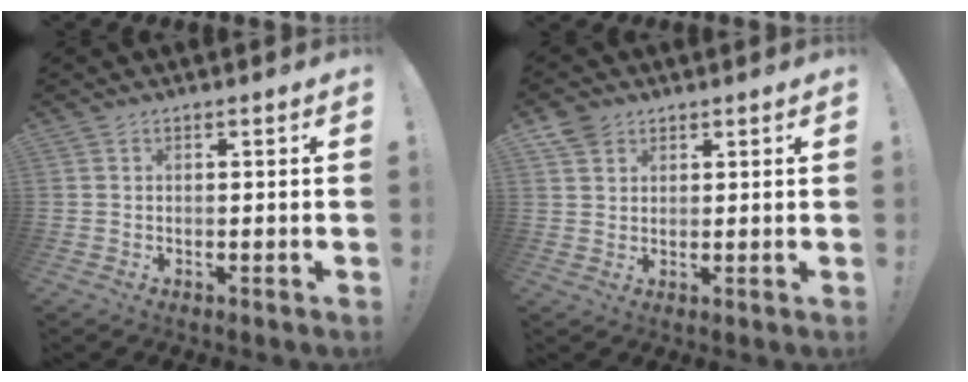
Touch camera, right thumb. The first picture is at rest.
{"total": 4.3, "force": [2.6, 3.2, 1.0], "torque": [-0.016, -0.008, 0.050]}